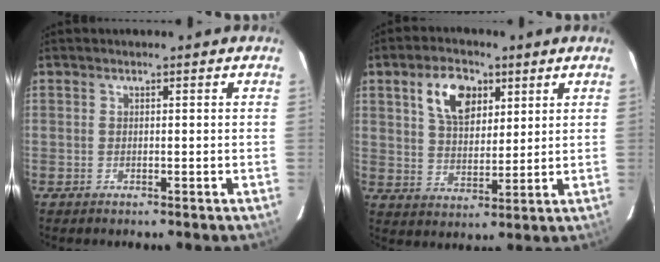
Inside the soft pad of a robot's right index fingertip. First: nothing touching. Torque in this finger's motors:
{"motor_torque": [0.43, 0.36, 0.17, 0.08]}